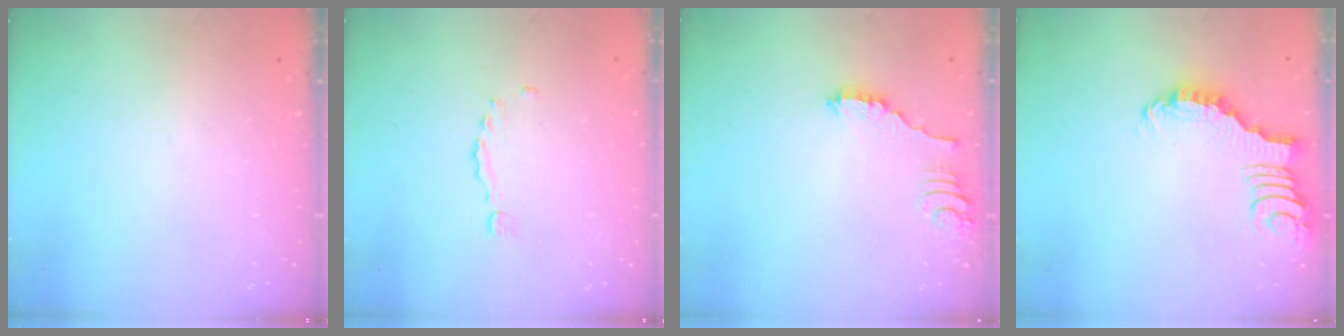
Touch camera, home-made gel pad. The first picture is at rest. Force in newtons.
{"total": 0.6, "press": 0.5, "slide": 0.3}
{"total": 2.3, "press": 2.3, "slide": 0.2}
{"total": 2.2, "press": 2.2, "slide": 0.4}